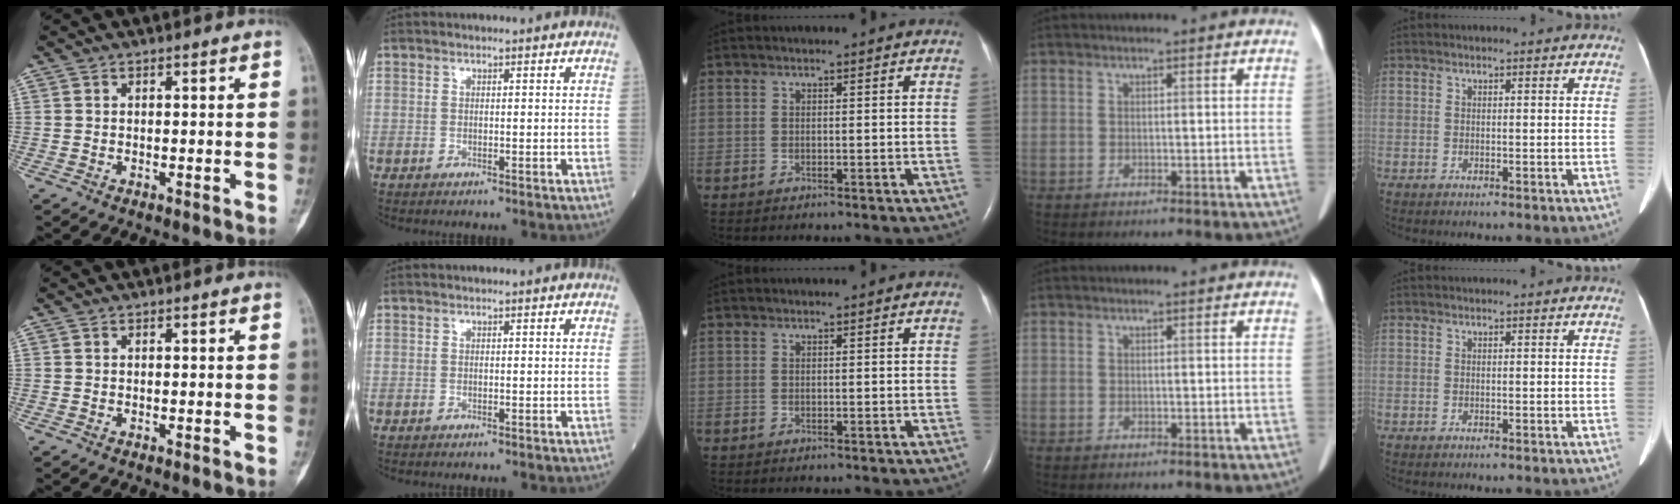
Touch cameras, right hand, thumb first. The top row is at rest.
{}